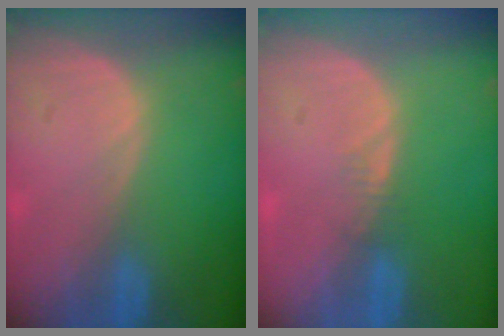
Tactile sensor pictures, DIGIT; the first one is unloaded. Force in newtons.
{"total": 1.3, "press": 1.2, "slide": 0.2}